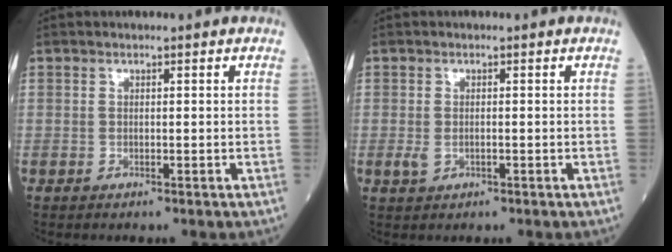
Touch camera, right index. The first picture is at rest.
{"total": 2.0, "force": [-0.4, 1.1, 1.6], "torque": [-0.034, -0.002, -0.002]}